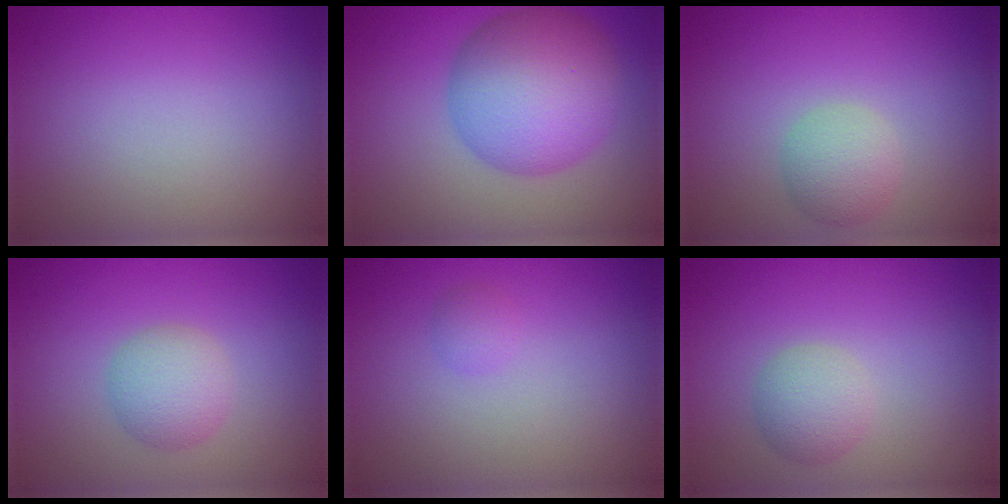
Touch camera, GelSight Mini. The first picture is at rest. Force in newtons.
{"total": 9.2, "press": 9.2, "slide": 0.2}
{"total": 2.6, "press": 2.6, "slide": 0.1}
{"total": 2.9, "press": 2.9, "slide": 0.1}
{"total": 0.9, "press": 0.8, "slide": 0.0}
{"total": 2.3, "press": 2.3, "slide": 0.0}